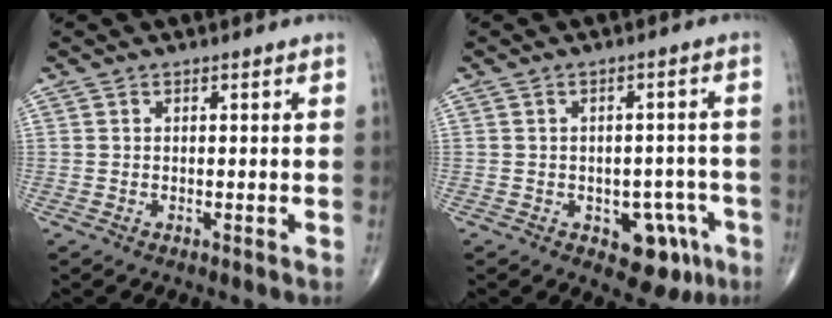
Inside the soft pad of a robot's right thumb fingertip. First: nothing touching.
{"total": 8.2, "force": [-3.7, 5.0, 5.4], "torque": [-0.030, 0.023, -0.039]}